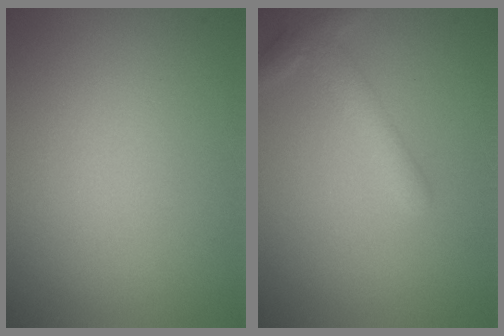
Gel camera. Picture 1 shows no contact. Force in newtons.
{"total": 2.8, "press": 2.8, "slide": 0.2}